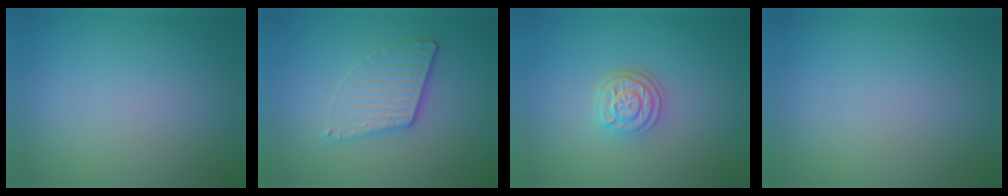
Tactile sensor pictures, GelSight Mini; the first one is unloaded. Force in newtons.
{"total": 3.7, "press": 2.7, "slide": 2.5}
{"total": 3.0, "press": 2.4, "slide": 1.8}
{"total": 0.0}